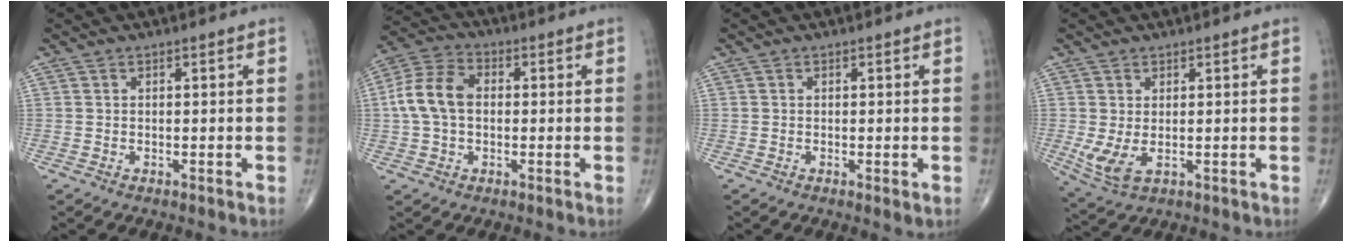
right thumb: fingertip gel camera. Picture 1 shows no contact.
{"total": 9.7, "force": [0.2, 6.6, 7.0], "torque": [-0.141, 0.029, -0.004]}
{"total": 1.1, "force": [-0.2, 0.3, 1.0], "torque": [-0.020, -0.005, -0.005]}
{"total": 5.1, "force": [-0.1, 2.6, 4.4], "torque": [-0.098, -0.004, 0.012]}